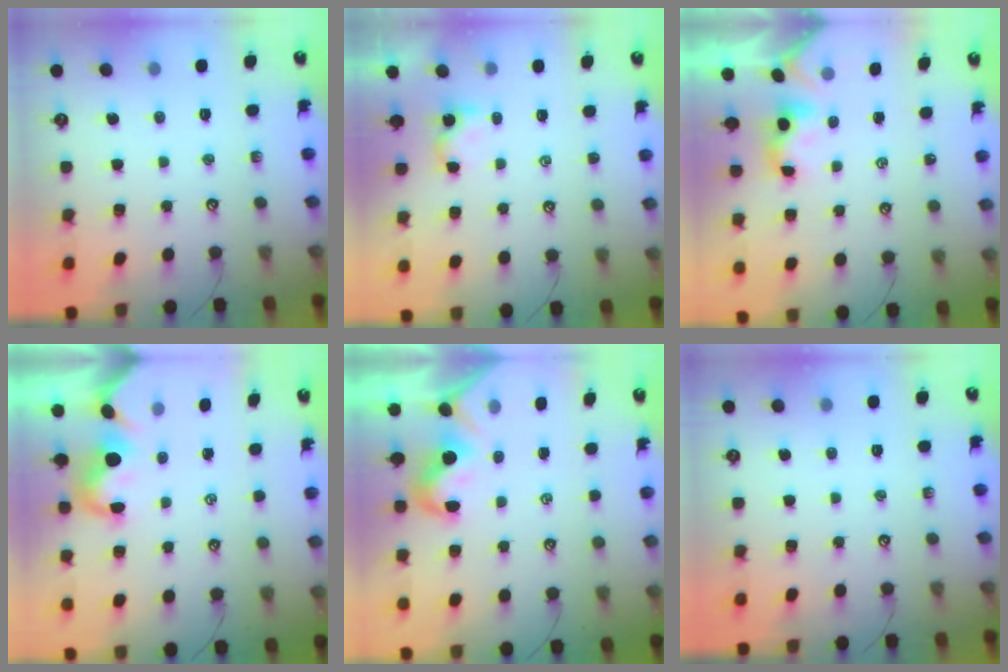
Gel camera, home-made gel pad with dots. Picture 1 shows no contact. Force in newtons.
{"total": 0.8, "press": 0.8, "slide": 0.1}
{"total": 1.0, "press": 0.9, "slide": 0.4}
{"total": 1.2, "press": 1.0, "slide": 0.7}
{"total": 2.1, "press": 2.0, "slide": 0.6}
{"total": 0.0}